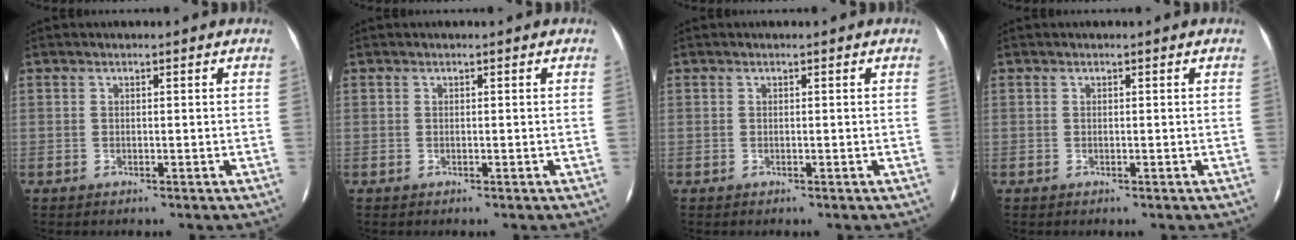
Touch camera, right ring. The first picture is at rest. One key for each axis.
{"total": 0.0}
{"total": 0.0}
{"total": 0.0}